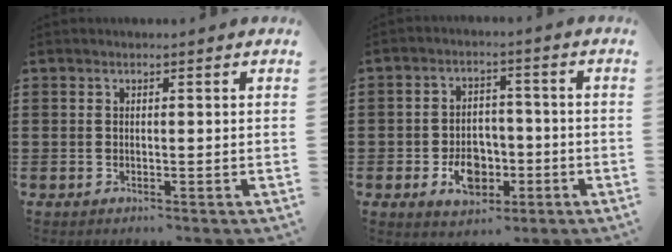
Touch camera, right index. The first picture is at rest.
{"total": 6.5, "force": [-2.1, 4.6, 4.0], "torque": [-0.054, 0.000, -0.041]}